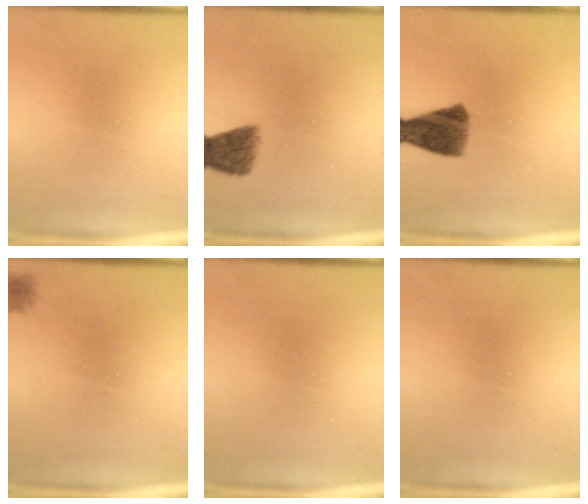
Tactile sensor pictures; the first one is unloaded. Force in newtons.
{"total": 4.2}
{"total": 8.2}
{"total": 1.6}
{"total": 0.0}
{"total": 0.0}